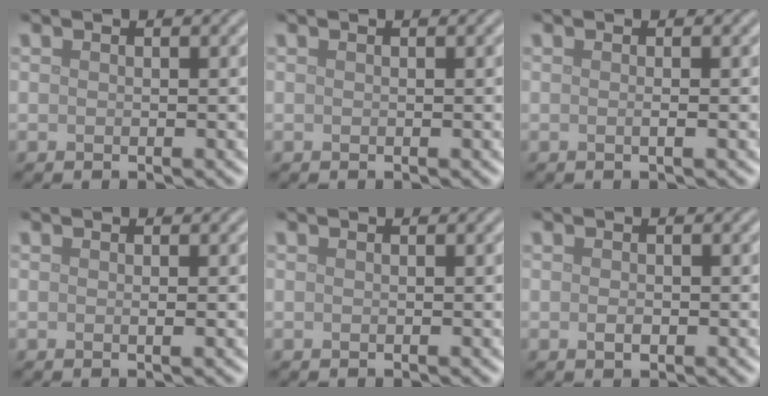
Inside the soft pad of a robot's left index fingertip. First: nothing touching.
{"total": 0.0}
{"total": 0.8, "force": [-0.1, 0.2, 0.7], "torque": [-0.009, -0.001, -0.004]}
{"total": 0.7, "force": [0.0, 0.1, 0.7], "torque": [-0.009, 0.001, -0.001]}
{"total": 0.0}
{"total": 0.9, "force": [-0.2, 0.5, 0.7], "torque": [-0.014, -0.001, -0.003]}